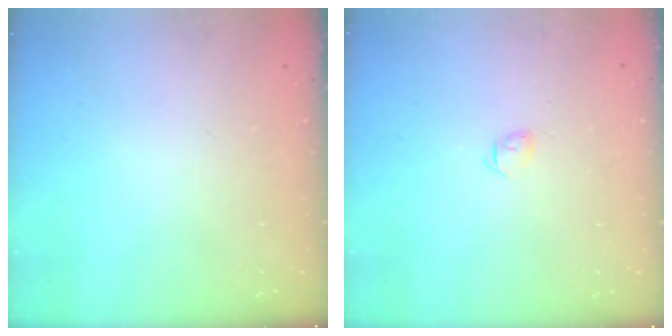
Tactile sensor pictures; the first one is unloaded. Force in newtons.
{"total": 3.1, "press": 3.0, "slide": 0.8}